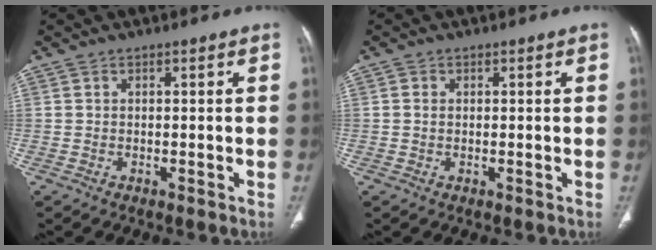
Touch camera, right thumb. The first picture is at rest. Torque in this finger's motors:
{"motor_torque": [-0.68, 0.08, -0.29, -0.14, -0.04]}